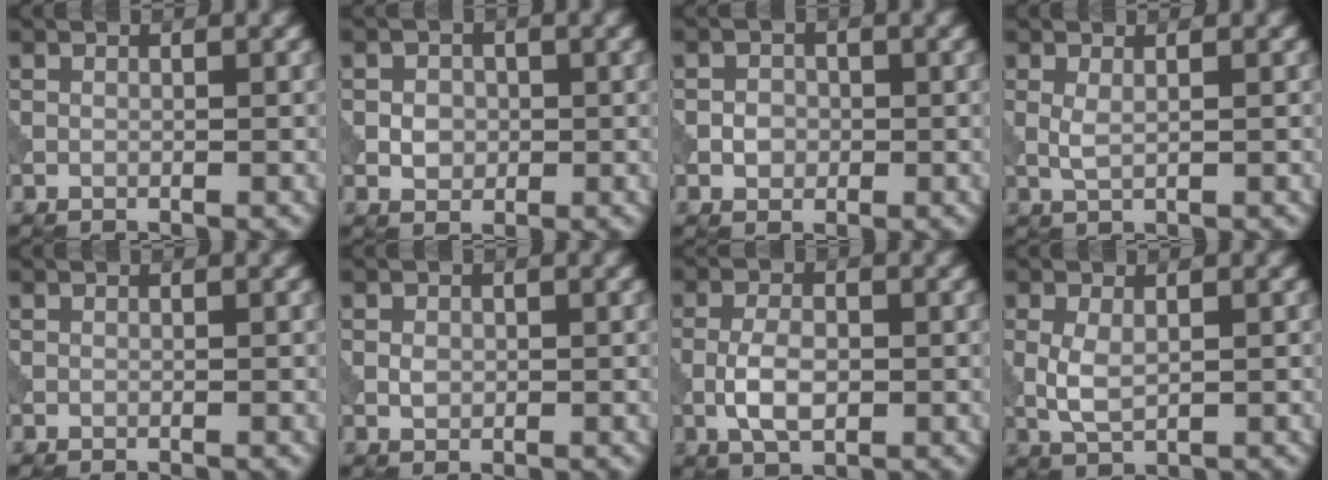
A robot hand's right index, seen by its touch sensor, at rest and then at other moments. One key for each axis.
{"total": 1.9, "fx": -0.2, "fy": 1.7, "fz": 1.0, "tx": -0.014, "ty": -0.001, "tz": -0.006}
{"total": 1.6, "fx": -0.3, "fy": 1.4, "fz": 0.7, "tx": -0.008, "ty": -0.001, "tz": -0.010}
{"total": 1.3, "fx": 0.3, "fy": 0.4, "fz": 1.2, "tx": -0.032, "ty": -0.002, "tz": 0.007}
{"total": 0.0}
{"total": 1.2, "fx": 0.0, "fy": 0.9, "fz": 0.7, "tx": -0.012, "ty": -0.001, "tz": -0.003}
{"total": 3.8, "fx": -0.8, "fy": 2.0, "fz": 3.1, "tx": -0.065, "ty": 0.001, "tz": -0.019}
{"total": 2.6, "fx": 0.1, "fy": 1.3, "fz": 2.3, "tx": -0.056, "ty": -0.001, "tz": 0.004}